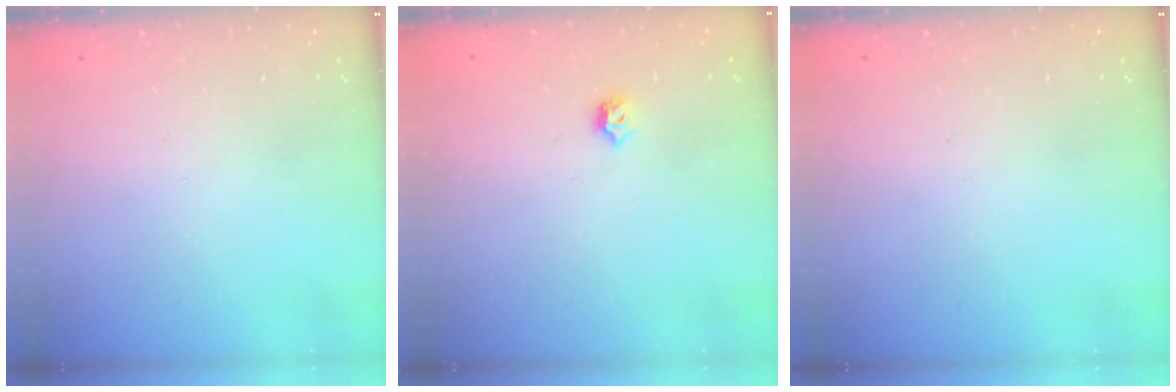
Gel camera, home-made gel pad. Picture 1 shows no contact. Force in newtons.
{"total": 4.8, "press": 4.7, "slide": 1.0}
{"total": 0.0}